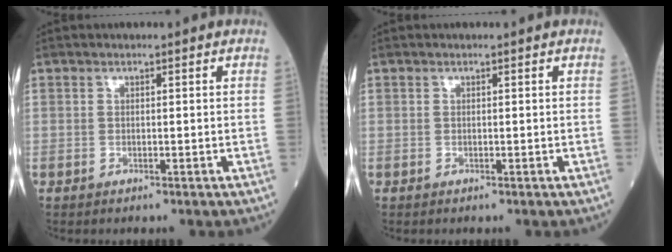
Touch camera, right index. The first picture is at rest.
{"total": 0.0}